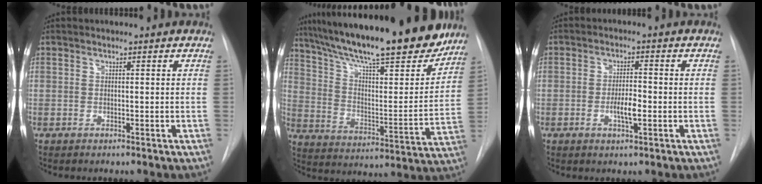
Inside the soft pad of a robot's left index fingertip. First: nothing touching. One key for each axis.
{"total": 26.4, "fx": 21.9, "fy": 3.9, "fz": 14.1, "tx": -0.238, "ty": -0.017, "tz": 0.325}
{"total": 3.8, "fx": -1.1, "fy": 0.8, "fz": 3.6, "tx": -0.063, "ty": 0.000, "tz": -0.016}